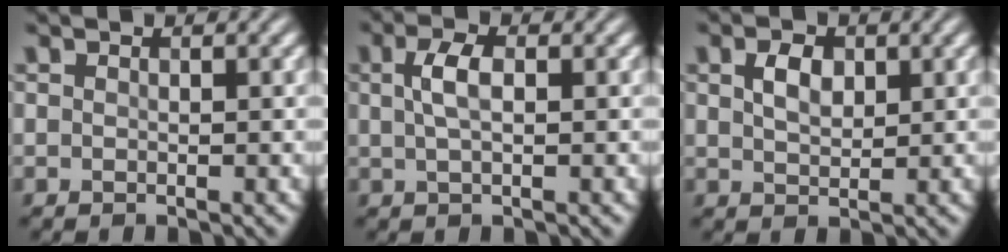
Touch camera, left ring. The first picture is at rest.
{"total": 2.5, "force": [0.5, 1.0, 2.2], "torque": [-0.047, 0.006, 0.007]}
{"total": 2.4, "force": [0.9, 1.5, 1.7], "torque": [-0.036, 0.002, 0.018]}